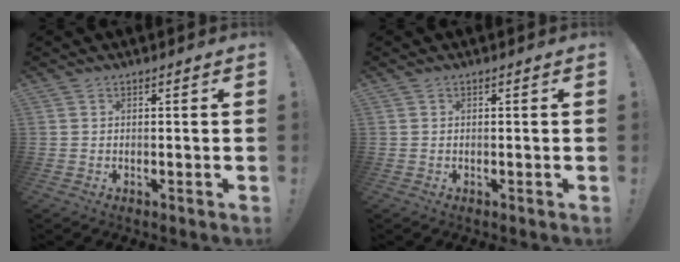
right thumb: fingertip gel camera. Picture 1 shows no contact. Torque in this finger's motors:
{"motor_torque": [0.43, -0.28, 0.10, -0.15, -0.01]}